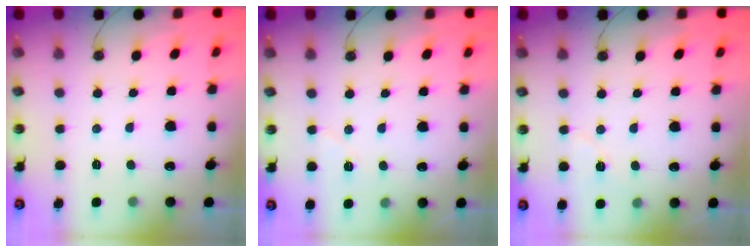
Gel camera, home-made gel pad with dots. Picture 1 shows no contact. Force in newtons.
{"total": 4.6, "press": 4.2, "slide": 1.8}
{"total": 5.6, "press": 5.6, "slide": 0.5}